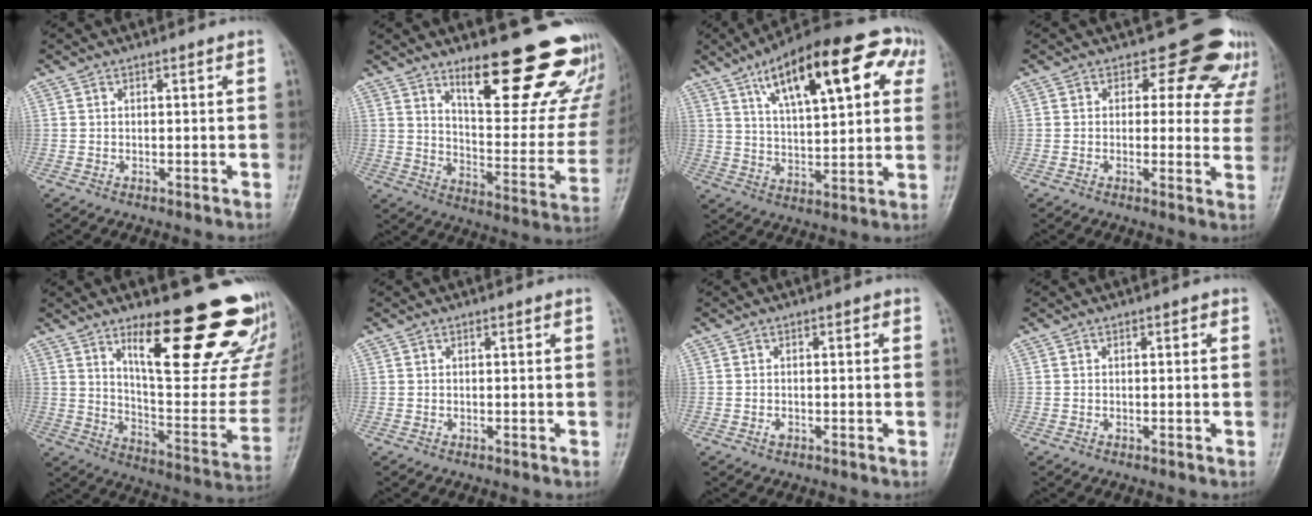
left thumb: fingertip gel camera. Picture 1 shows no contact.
{"total": 24.7, "force": [17.0, 7.4, 16.3], "torque": [-0.168, -0.115, 0.235]}
{"total": 22.7, "force": [10.1, 8.8, 18.3], "torque": [-0.245, 0.005, 0.152]}
{"total": 10.3, "force": [7.6, 6.3, 3.0], "torque": [0.024, -0.033, 0.060]}
{"total": 27.9, "force": [17.2, 8.1, 20.5], "torque": [-0.216, -0.099, 0.254]}
{"total": 0.0}
{"total": 1.3, "force": [-0.4, 0.9, 0.9], "torque": [-0.008, 0.002, -0.009]}
{"total": 0.5, "force": [0.1, 0.3, 0.4], "torque": [0.000, 0.002, -0.001]}